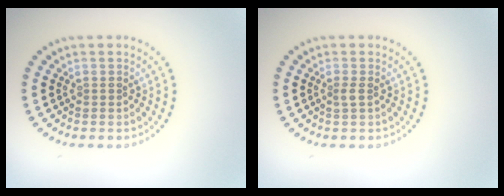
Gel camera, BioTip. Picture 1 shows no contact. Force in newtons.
{"total": 0.9, "press": 0.6, "slide": 0.6}